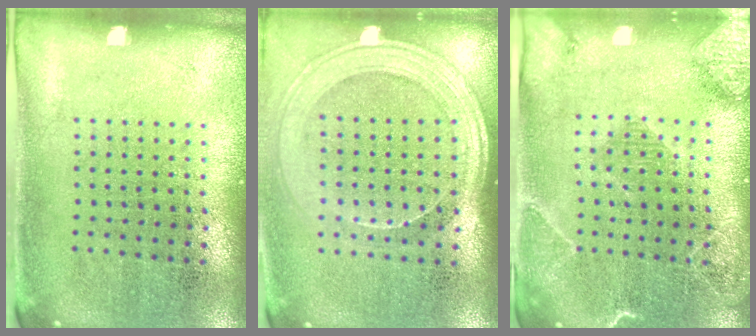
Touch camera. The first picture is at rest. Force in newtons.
{"total": 1.9, "press": 1.7, "slide": 0.8}
{"total": 2.2, "press": 2.1, "slide": 0.8}